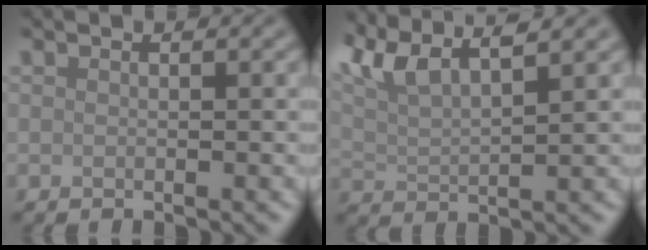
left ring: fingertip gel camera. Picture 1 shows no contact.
{"total": 10.2, "force": [7.4, 3.3, 6.1], "torque": [-0.133, 0.047, 0.102]}